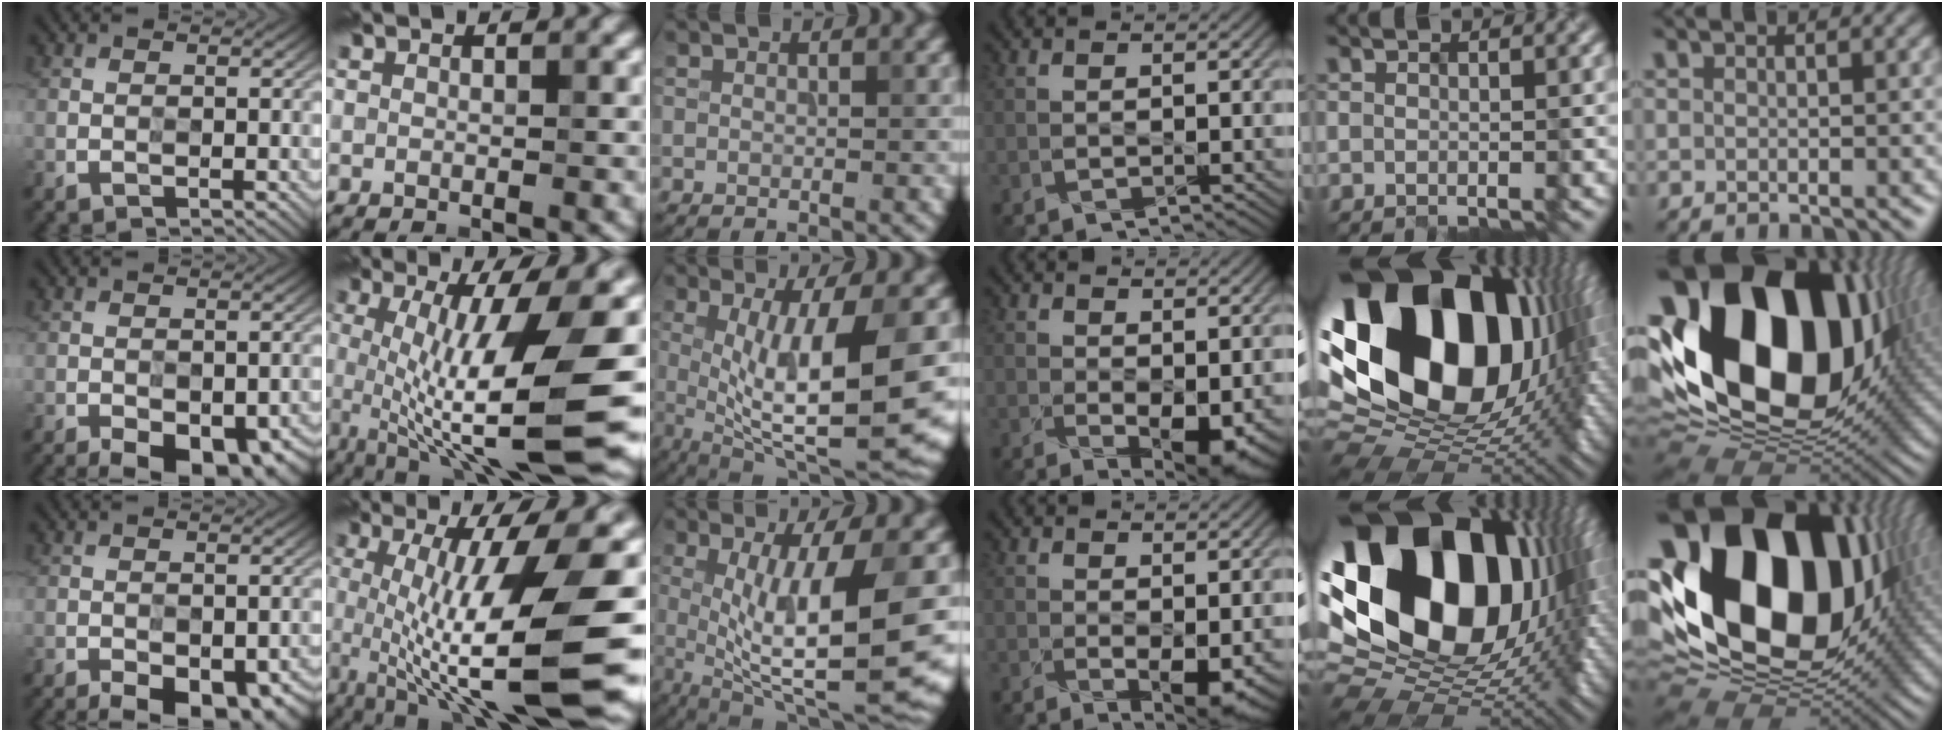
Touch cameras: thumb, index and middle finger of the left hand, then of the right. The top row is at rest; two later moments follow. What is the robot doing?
{"motion": "extract", "object": "power strip"}